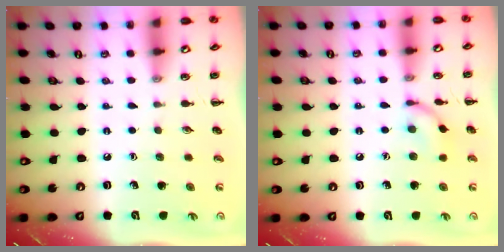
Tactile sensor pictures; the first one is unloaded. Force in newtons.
{"total": 8.3, "press": 8.2, "slide": 0.3}